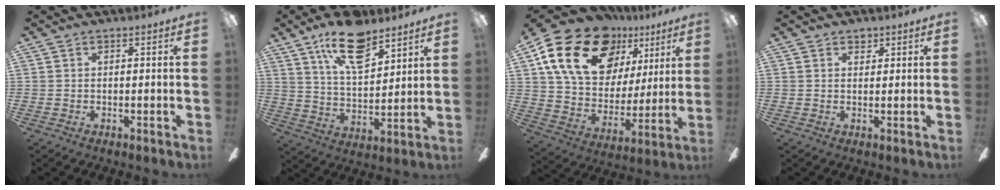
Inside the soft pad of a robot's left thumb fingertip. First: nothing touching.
{"total": 15.9, "force": [10.5, 6.9, 9.8], "torque": [-0.163, -0.040, 0.180]}
{"total": 23.1, "force": [13.3, 14.2, 12.3], "torque": [-0.221, -0.059, 0.249]}
{"total": 1.7, "force": [1.3, 1.1, 0.5], "torque": [0.005, -0.003, 0.020]}